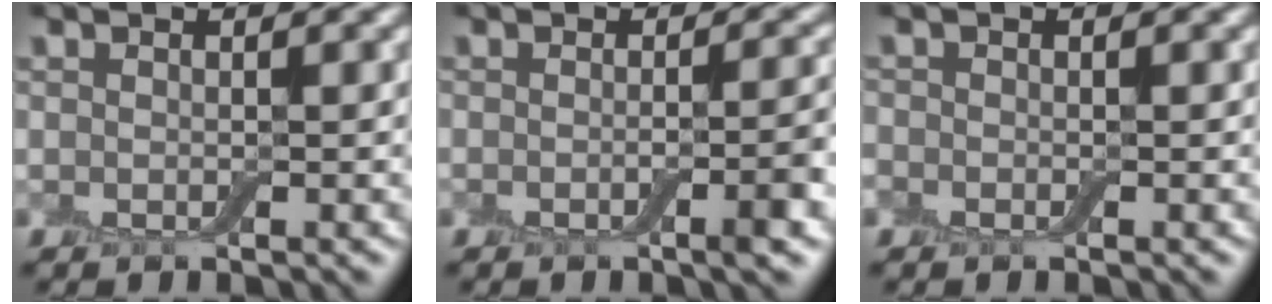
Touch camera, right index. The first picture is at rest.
{"total": 3.3, "force": [-1.0, 0.8, 3.0], "torque": [-0.040, 0.004, -0.021]}
{"total": 0.7, "force": [-0.4, 0.6, 0.2], "torque": [-0.001, -0.002, -0.009]}